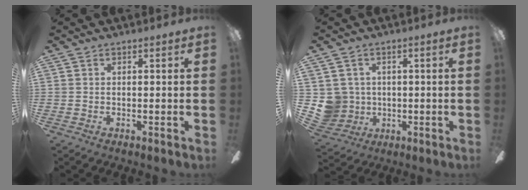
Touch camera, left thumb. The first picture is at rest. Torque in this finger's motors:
{"motor_torque": [-0.18, 0.22, -0.16, -0.17, 0.01]}